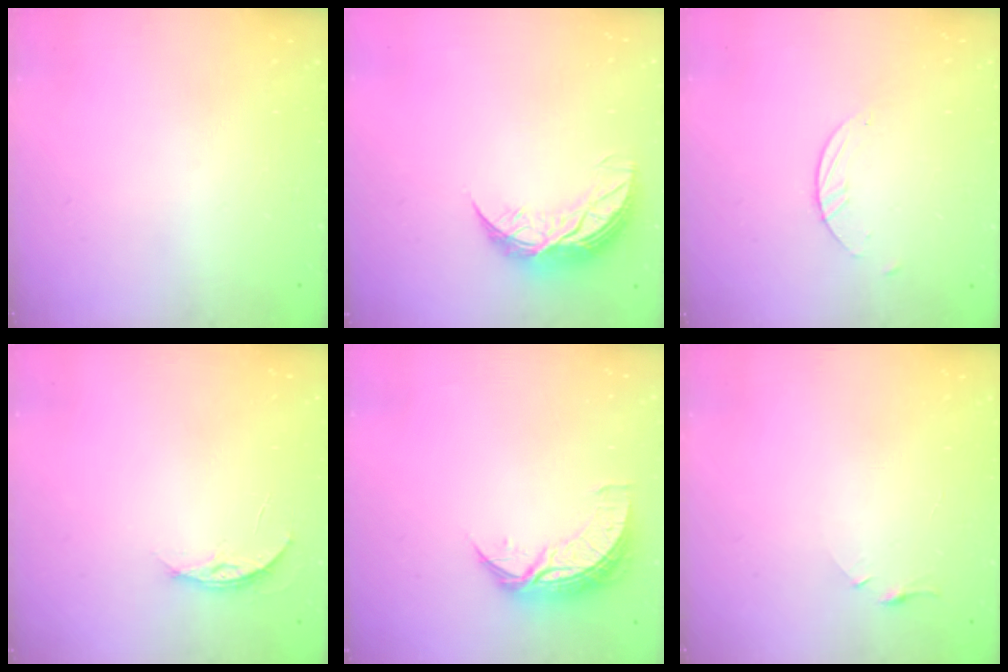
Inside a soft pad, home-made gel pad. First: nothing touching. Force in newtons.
{"total": 8.9, "press": 8.9, "slide": 0.5}
{"total": 1.5, "press": 1.5, "slide": 0.1}
{"total": 3.8, "press": 3.8, "slide": 0.4}
{"total": 8.8, "press": 8.8, "slide": 0.5}
{"total": 2.8, "press": 2.7, "slide": 0.4}